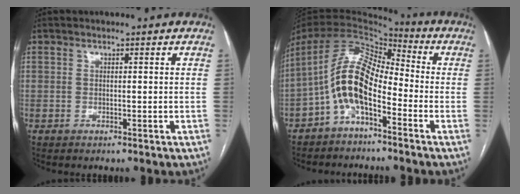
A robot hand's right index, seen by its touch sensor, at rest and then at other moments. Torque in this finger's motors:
{"motor_torque": [2.14, 0.00, 0.51, 0.17]}